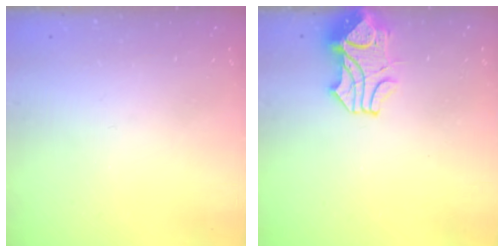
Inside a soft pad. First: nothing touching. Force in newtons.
{"total": 2.3, "press": 2.0, "slide": 1.0}